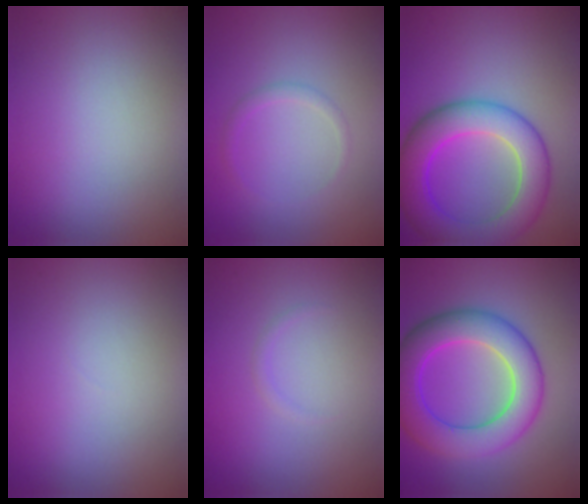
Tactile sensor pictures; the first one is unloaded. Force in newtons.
{"total": 1.0, "press": 1.0, "slide": 0.1}
{"total": 8.1, "press": 8.1, "slide": 0.3}
{"total": 0.0}
{"total": 0.5, "press": 0.5, "slide": 0.0}
{"total": 8.3, "press": 8.3, "slide": 0.3}